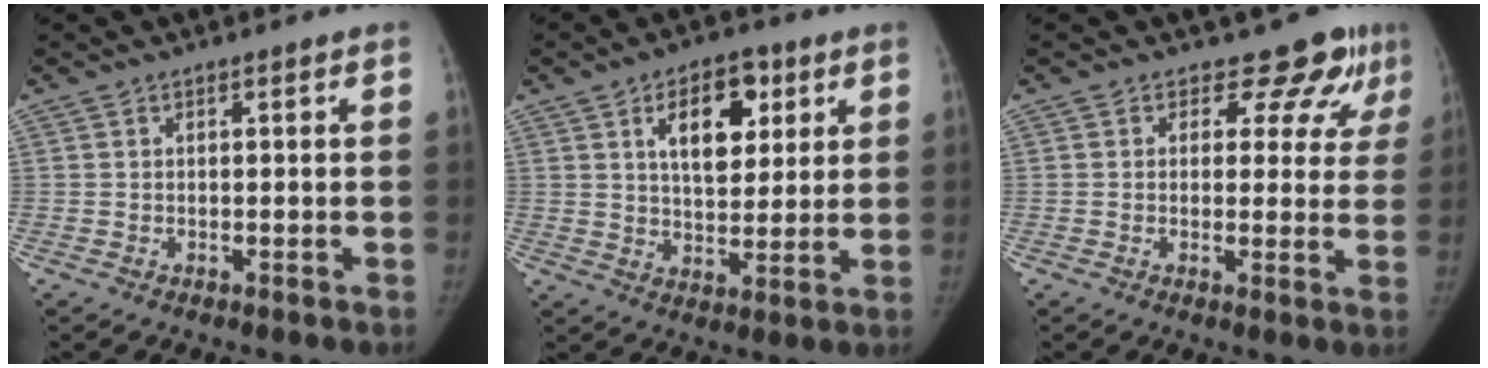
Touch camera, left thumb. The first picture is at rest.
{"total": 11.5, "force": [4.6, 6.7, 8.2], "torque": [-0.083, -0.014, 0.072]}
{"total": 8.1, "force": [5.7, 5.0, 2.8], "torque": [0.014, -0.026, 0.051]}